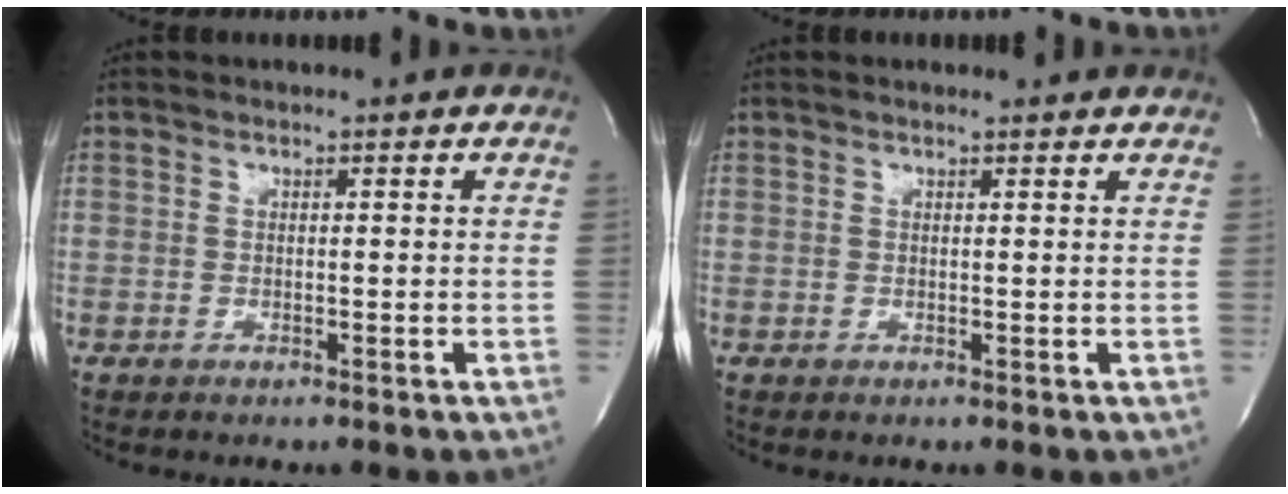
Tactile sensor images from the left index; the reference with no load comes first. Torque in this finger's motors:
{"motor_torque": [0.29, -0.45, 0.08, 0.00]}